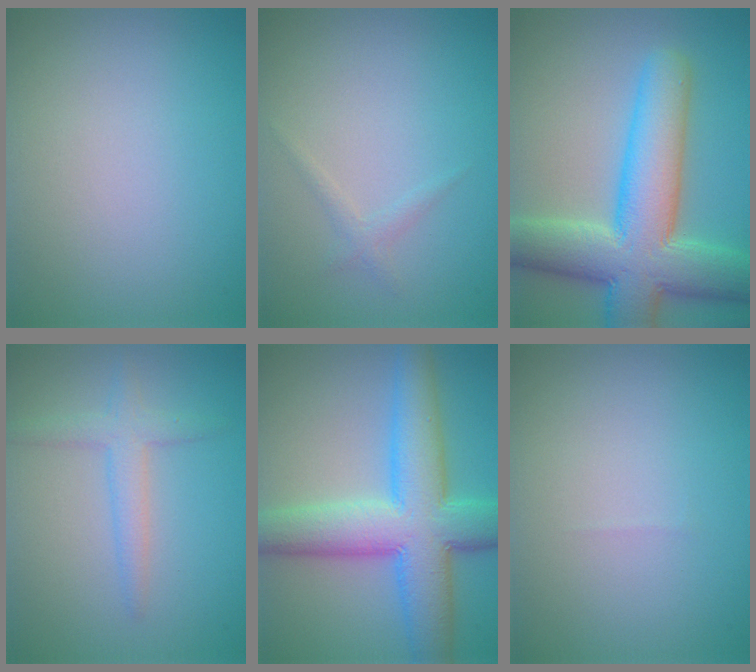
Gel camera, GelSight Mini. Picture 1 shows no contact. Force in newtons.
{"total": 1.0, "press": 1.0, "slide": 0.0}
{"total": 10.8, "press": 10.8, "slide": 0.6}
{"total": 2.4, "press": 2.4, "slide": 0.1}
{"total": 9.7, "press": 9.7, "slide": 0.2}
{"total": 0.0}